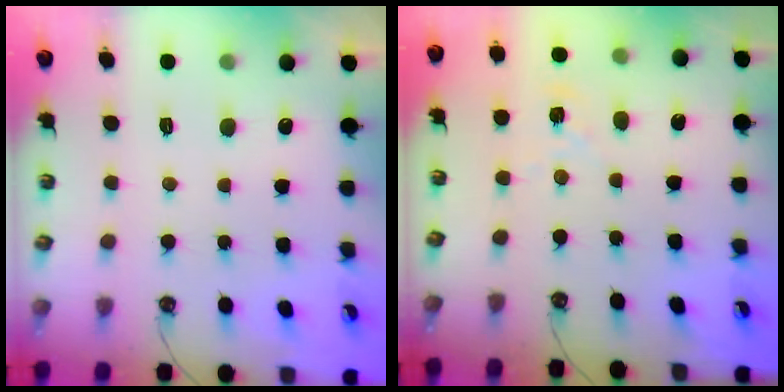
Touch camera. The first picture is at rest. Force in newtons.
{"total": 1.0, "press": 1.0, "slide": 0.2}